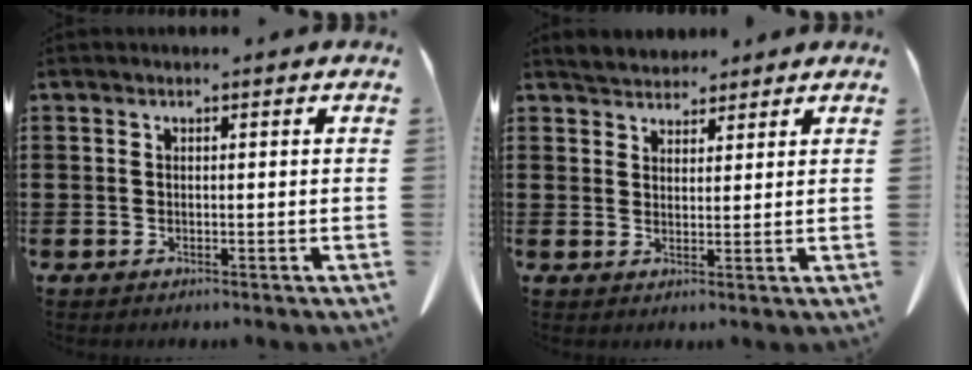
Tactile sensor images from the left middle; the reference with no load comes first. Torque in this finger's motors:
{"motor_torque": [0.50, 0.36, 0.00, 0.01]}